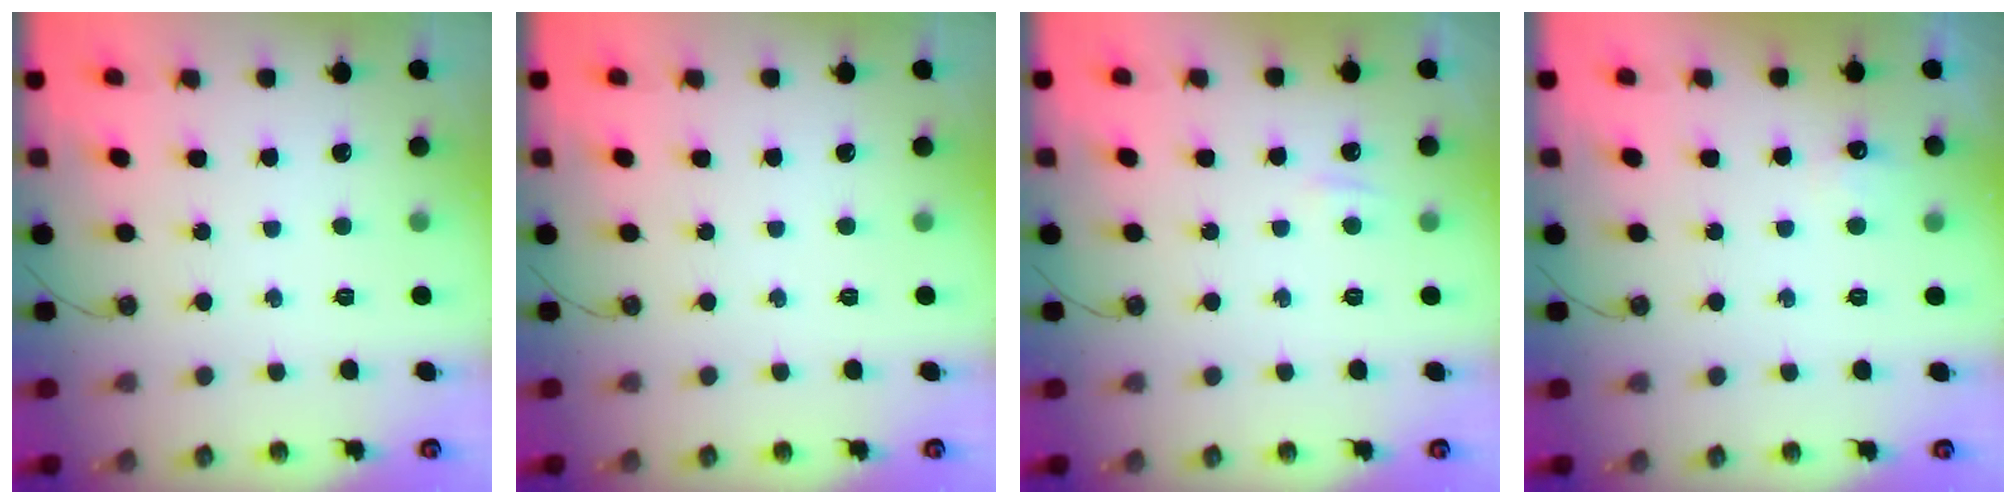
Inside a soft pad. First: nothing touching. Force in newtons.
{"total": 0.0}
{"total": 2.8, "press": 2.8, "slide": 0.5}
{"total": 4.0, "press": 4.0, "slide": 0.7}